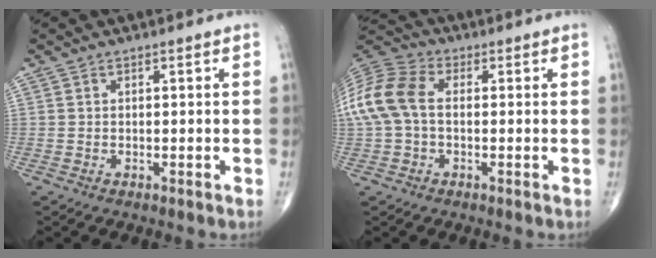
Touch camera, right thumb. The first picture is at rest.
{"total": 12.8, "force": [0.4, 8.3, 9.7], "torque": [-0.221, 0.030, 0.002]}